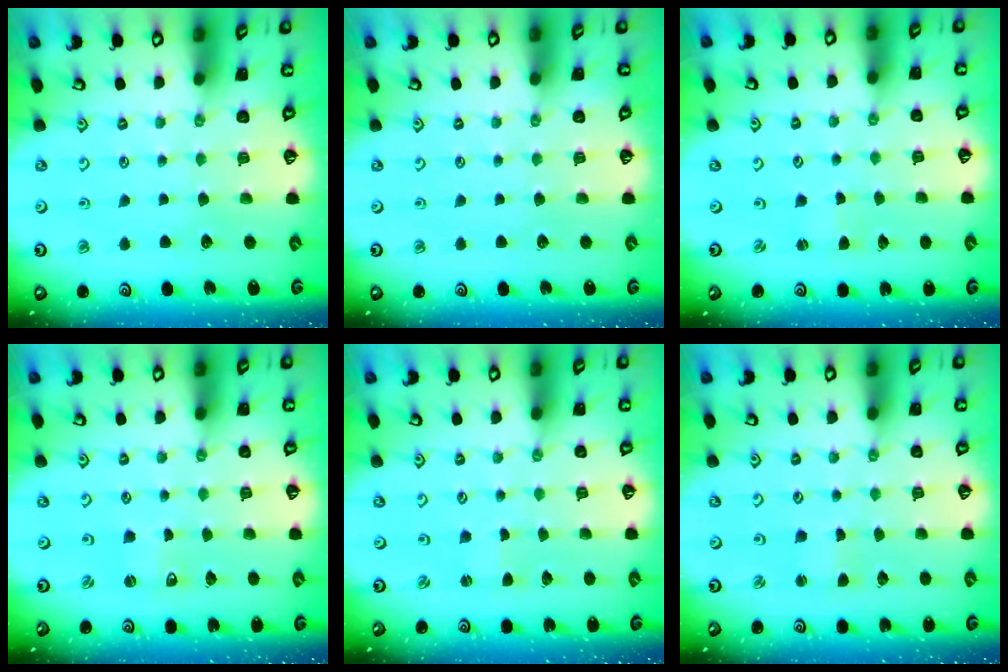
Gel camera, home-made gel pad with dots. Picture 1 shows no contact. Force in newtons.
{"total": 0.0}
{"total": 1.2, "press": 1.2, "slide": 0.2}
{"total": 2.3, "press": 2.3, "slide": 0.4}
{"total": 0.0}
{"total": 1.3, "press": 1.3, "slide": 0.0}